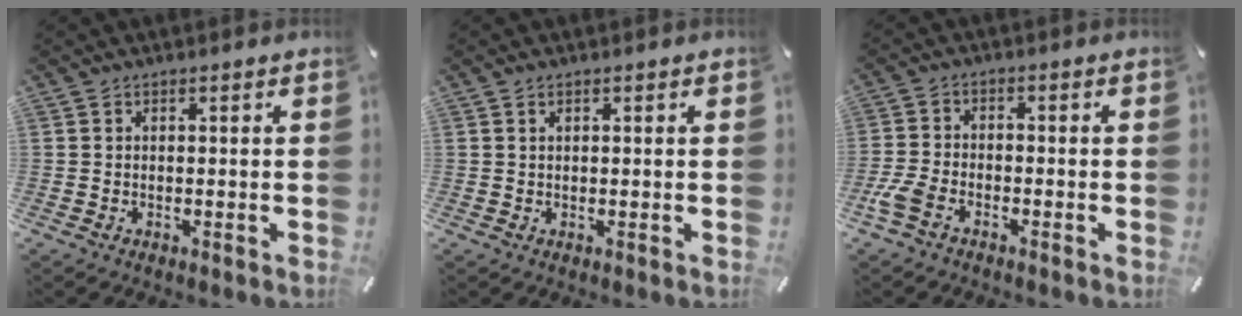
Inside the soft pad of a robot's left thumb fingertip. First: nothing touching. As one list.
[{"total": 0.9, "force": [0.3, 0.4, 0.7], "torque": [-0.014, 0.003, 0.004]}, {"total": 4.8, "force": [-3.1, 2.4, 2.7], "torque": [-0.080, 0.004, -0.065]}]